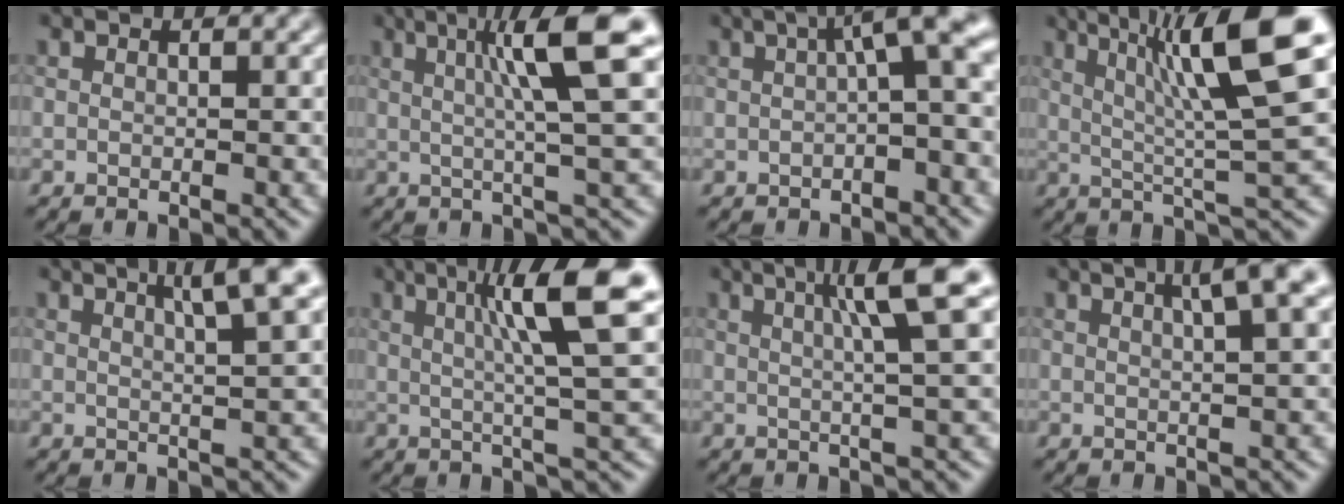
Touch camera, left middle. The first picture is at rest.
{"total": 7.6, "force": [2.0, 1.0, 7.3], "torque": [-0.101, 0.018, 0.029]}
{"total": 5.3, "force": [0.9, 1.0, 5.2], "torque": [-0.065, 0.022, 0.005]}
{"total": 10.2, "force": [3.3, 1.3, 9.6], "torque": [-0.144, 0.009, 0.054]}
{"total": 4.7, "force": [2.5, 0.6, 3.9], "torque": [-0.049, 0.013, 0.037]}
{"total": 9.3, "force": [2.6, 1.4, 8.8], "torque": [-0.118, 0.015, 0.036]}
{"total": 6.1, "force": [2.0, 0.7, 5.7], "torque": [-0.079, 0.016, 0.032]}
{"total": 4.4, "force": [2.1, 0.6, 3.8], "torque": [-0.046, 0.013, 0.029]}